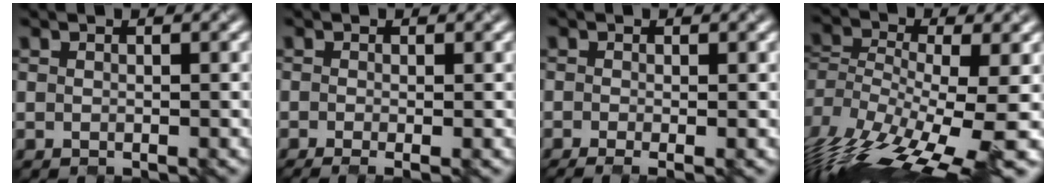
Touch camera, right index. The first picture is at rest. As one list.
[{"total": 1.4, "force": [-0.6, 0.1, 1.3], "torque": [-0.023, -0.012, -0.013]}, {"total": 1.8, "force": [-0.8, 0.3, 1.6], "torque": [-0.028, -0.013, -0.015]}, {"total": 13.6, "force": [-6.9, 5.1, 10.6], "torque": [-0.224, -0.010, -0.105]}]